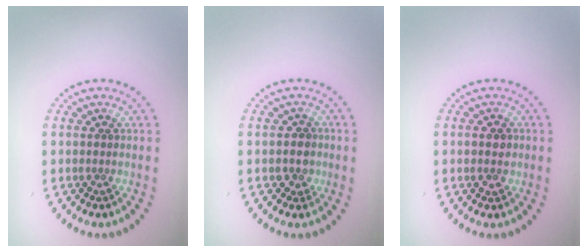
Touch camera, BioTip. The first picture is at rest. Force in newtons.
{"total": 1.9, "press": 1.7, "slide": 0.8}
{"total": 1.9, "press": 1.9, "slide": 0.2}